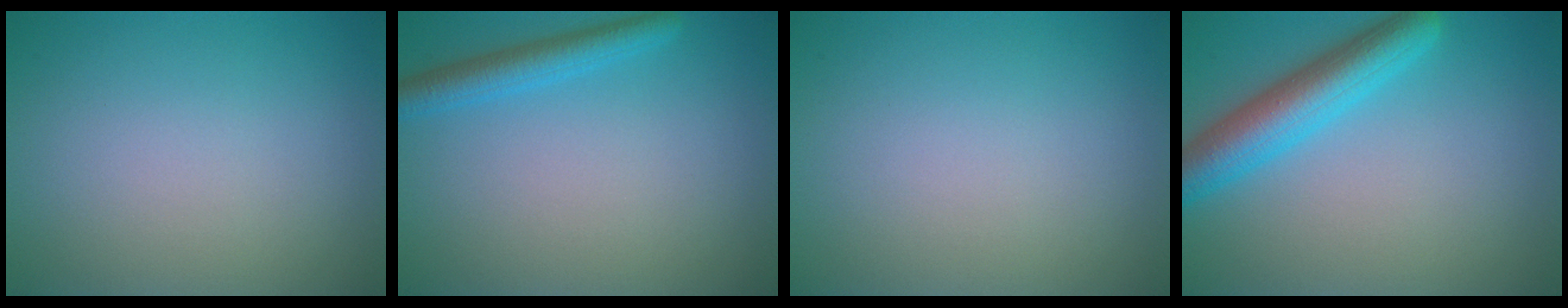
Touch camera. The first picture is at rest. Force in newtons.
{"total": 2.8, "press": 2.8, "slide": 0.1}
{"total": 0.0}
{"total": 5.6, "press": 5.6, "slide": 0.3}